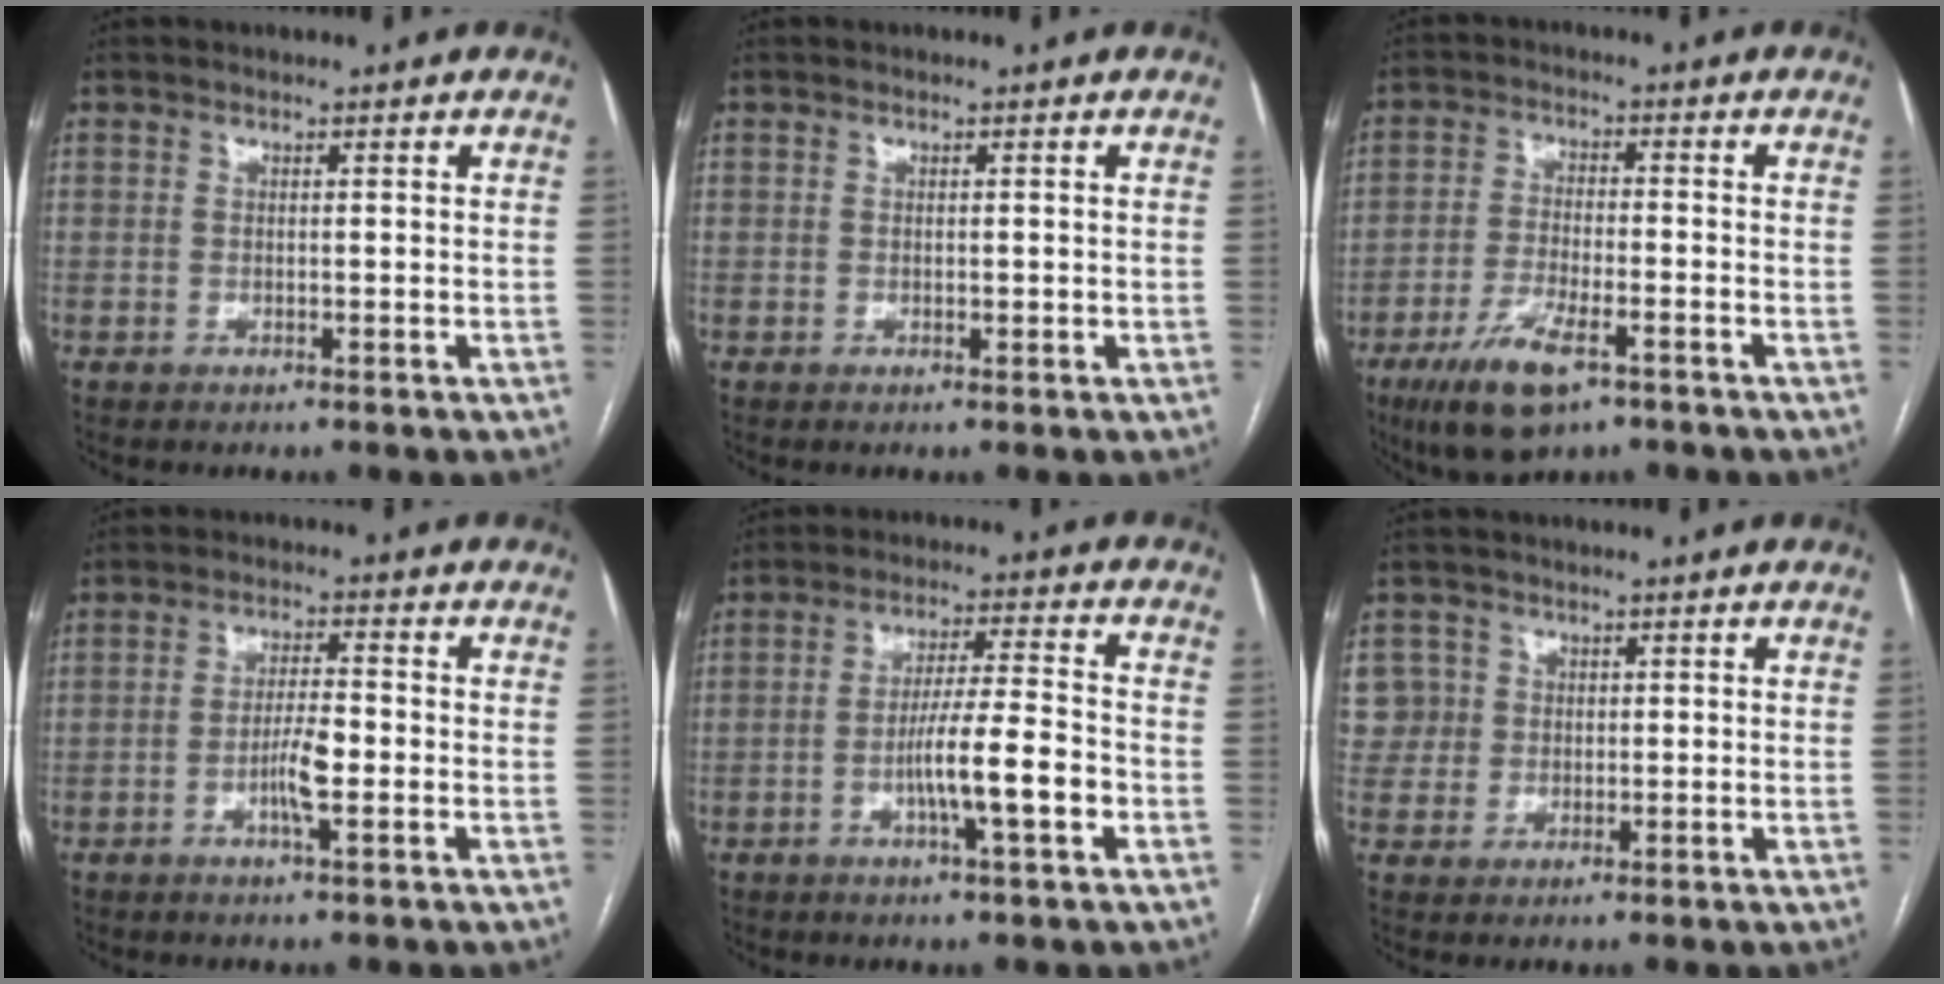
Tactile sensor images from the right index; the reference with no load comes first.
{"total": 0.7, "force": [-0.1, 0.3, 0.6], "torque": [-0.009, -0.001, 0.000]}
{"total": 9.5, "force": [-5.5, 2.8, 7.2], "torque": [-0.138, -0.016, -0.093]}
{"total": 4.6, "force": [-1.5, 0.5, 4.3], "torque": [-0.082, 0.000, -0.029]}
{"total": 8.7, "force": [-2.9, 0.3, 8.2], "torque": [-0.141, 0.004, -0.052]}
{"total": 5.1, "force": [1.2, 5.0, 0.0], "torque": [0.013, 0.019, 0.026]}